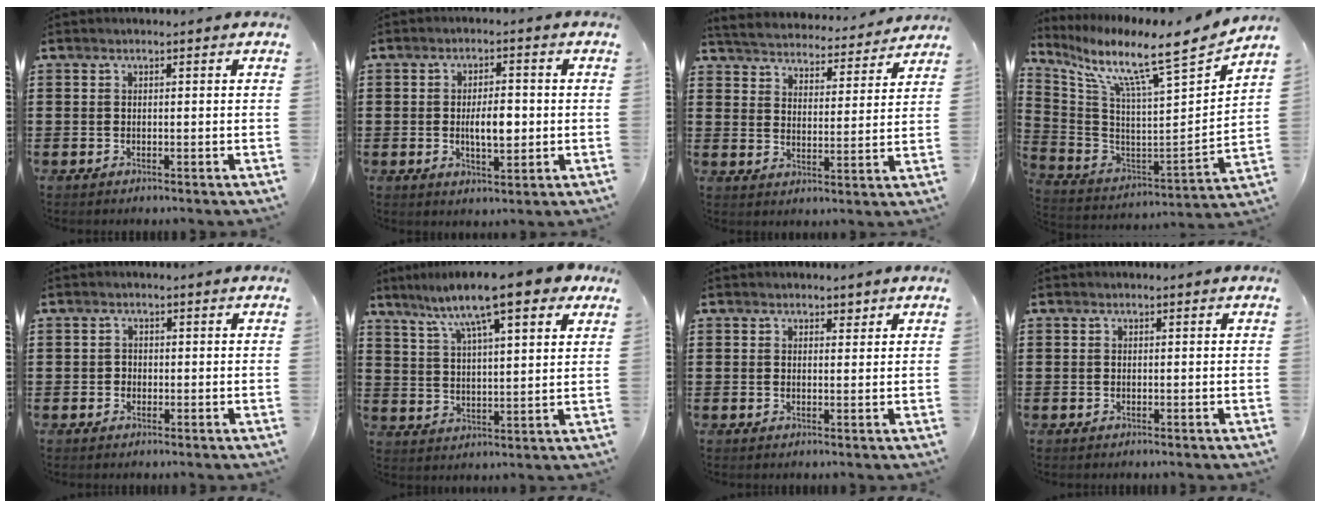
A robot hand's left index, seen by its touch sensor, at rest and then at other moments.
{"total": 5.4, "force": [-0.3, 2.2, 4.9], "torque": [-0.073, -0.001, -0.011]}
{"total": 4.5, "force": [4.5, 0.0, 0.0], "torque": [-0.027, -0.037, 0.074]}
{"total": 9.2, "force": [7.3, 0.0, 5.5], "torque": [-0.123, -0.074, 0.105]}
{"total": 0.9, "force": [-0.2, 0.9, 0.2], "torque": [-0.008, 0.005, -0.005]}
{"total": 11.7, "force": [8.2, 2.0, 8.1], "torque": [-0.164, -0.022, 0.135]}
{"total": 1.5, "force": [1.2, 0.7, 0.5], "torque": [-0.005, 0.001, 0.021]}
{"total": 0.0}